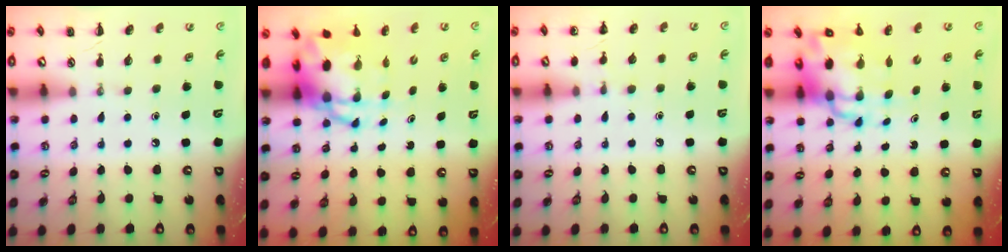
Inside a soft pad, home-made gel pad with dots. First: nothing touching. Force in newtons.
{"total": 8.7, "press": 8.4, "slide": 2.2}
{"total": 5.6, "press": 5.3, "slide": 1.7}
{"total": 11.2, "press": 10.9, "slide": 2.9}